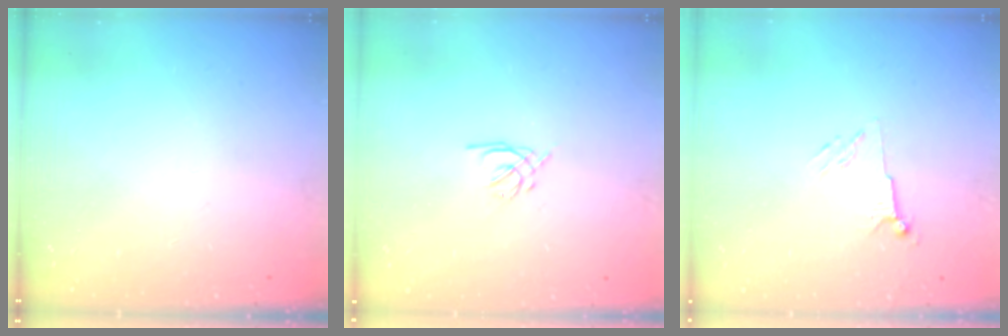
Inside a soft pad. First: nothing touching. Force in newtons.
{"total": 1.6, "press": 1.5, "slide": 0.5}
{"total": 4.5, "press": 4.4, "slide": 1.0}